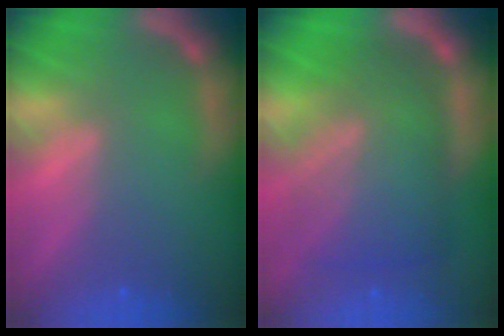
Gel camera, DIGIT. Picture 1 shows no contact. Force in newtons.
{"total": 9.5}